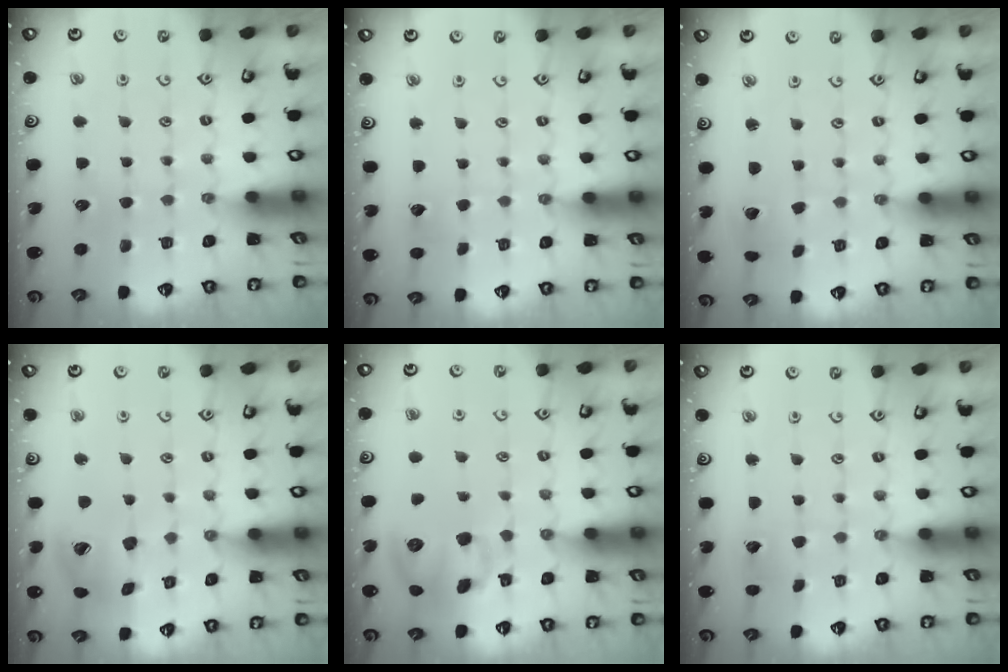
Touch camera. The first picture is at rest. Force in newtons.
{"total": 2.2, "press": 2.2, "slide": 0.2}
{"total": 3.0, "press": 3.0, "slide": 0.2}
{"total": 13.8, "press": 13.6, "slide": 2.2}
{"total": 11.2, "press": 11.0, "slide": 2.1}
{"total": 2.4, "press": 2.3, "slide": 0.3}